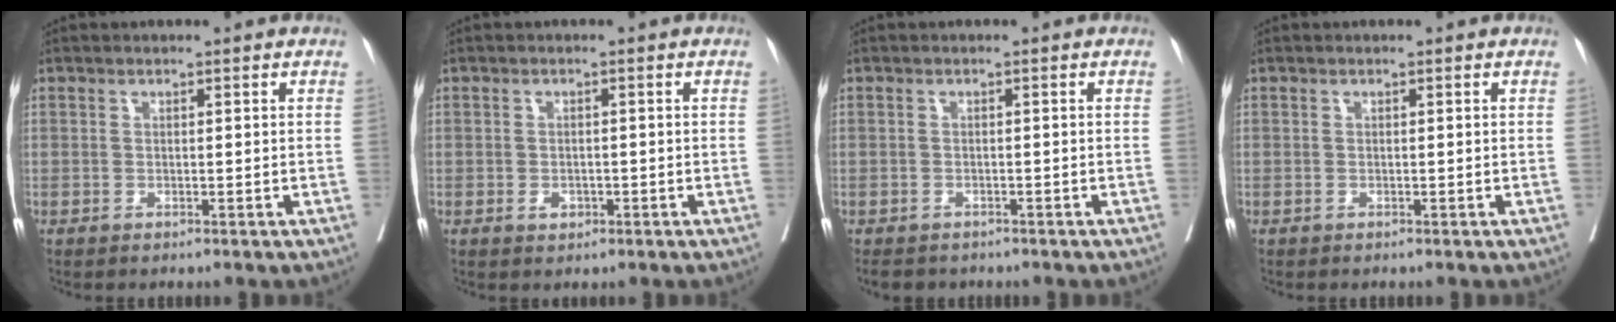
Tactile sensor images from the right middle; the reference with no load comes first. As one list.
[{"total": 1.7, "force": [-0.7, 1.2, 1.0], "torque": [-0.012, 0.003, -0.006]}, {"total": 4.7, "force": [-4.0, 2.2, 1.3], "torque": [-0.021, -0.004, -0.053]}, {"total": 0.0}]